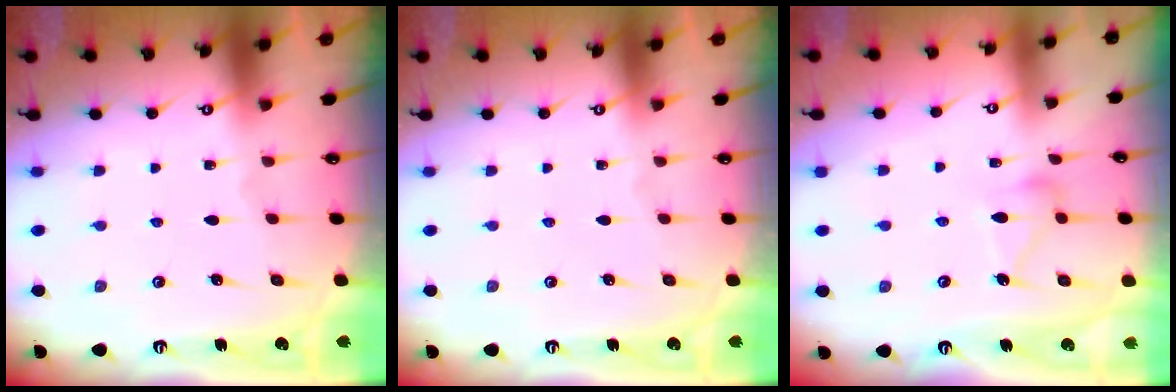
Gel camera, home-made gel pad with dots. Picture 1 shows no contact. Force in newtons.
{"total": 0.0}
{"total": 9.5, "press": 9.4, "slide": 0.5}